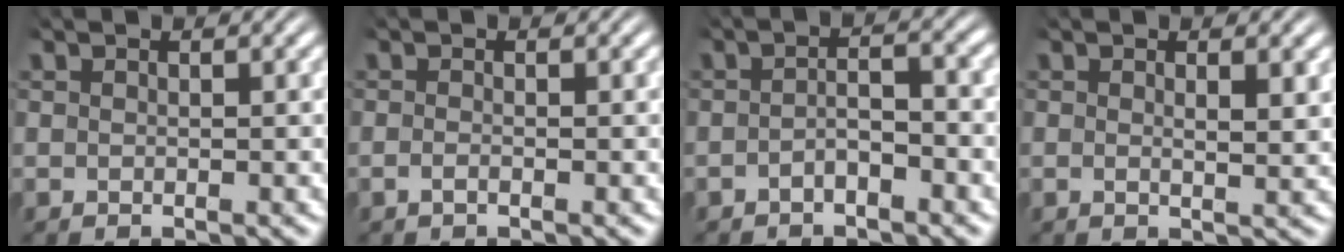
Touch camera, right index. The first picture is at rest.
{"total": 0.9, "force": [-0.7, 0.1, 0.5], "torque": [-0.017, -0.006, -0.012]}
{"total": 2.4, "force": [-1.5, 0.5, 1.8], "torque": [-0.023, -0.003, -0.027]}
{"total": 1.2, "force": [0.5, 0.0, 1.1], "torque": [-0.021, -0.009, 0.008]}